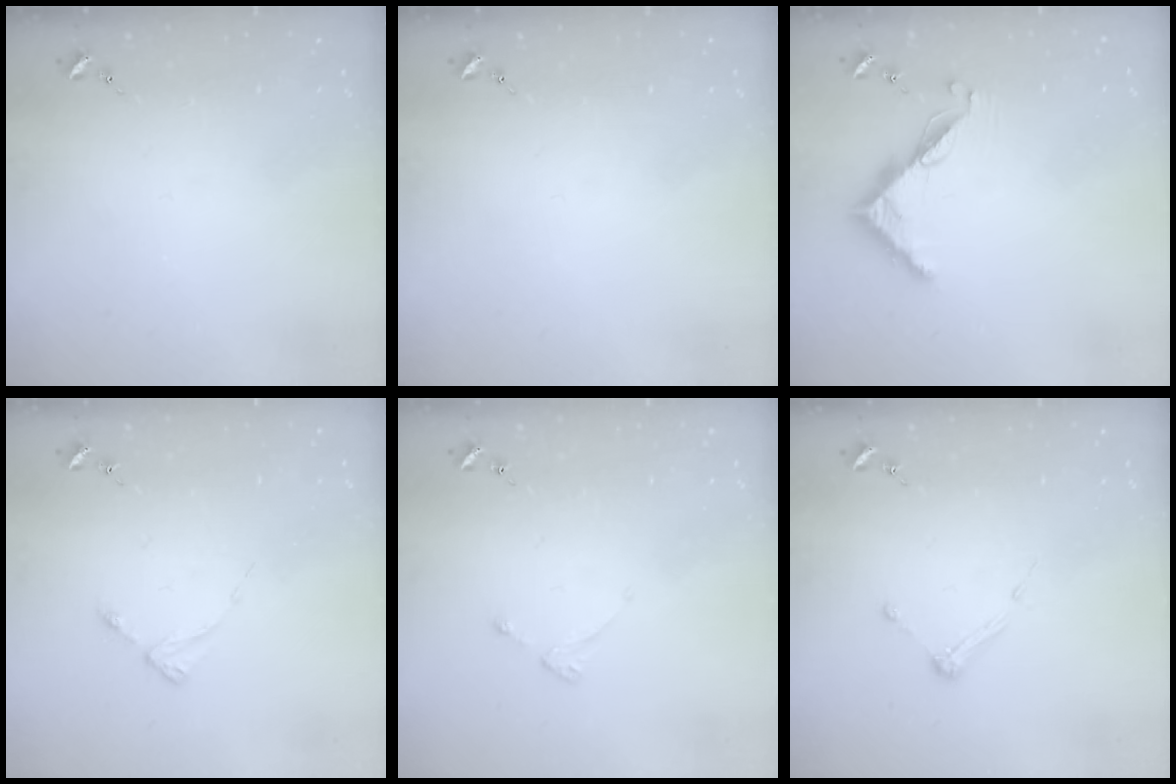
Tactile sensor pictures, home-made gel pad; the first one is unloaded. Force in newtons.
{"total": 0.0}
{"total": 7.5, "press": 7.4, "slide": 0.6}
{"total": 2.9, "press": 2.8, "slide": 0.4}
{"total": 2.2, "press": 2.1, "slide": 0.4}
{"total": 4.4, "press": 4.3, "slide": 0.5}